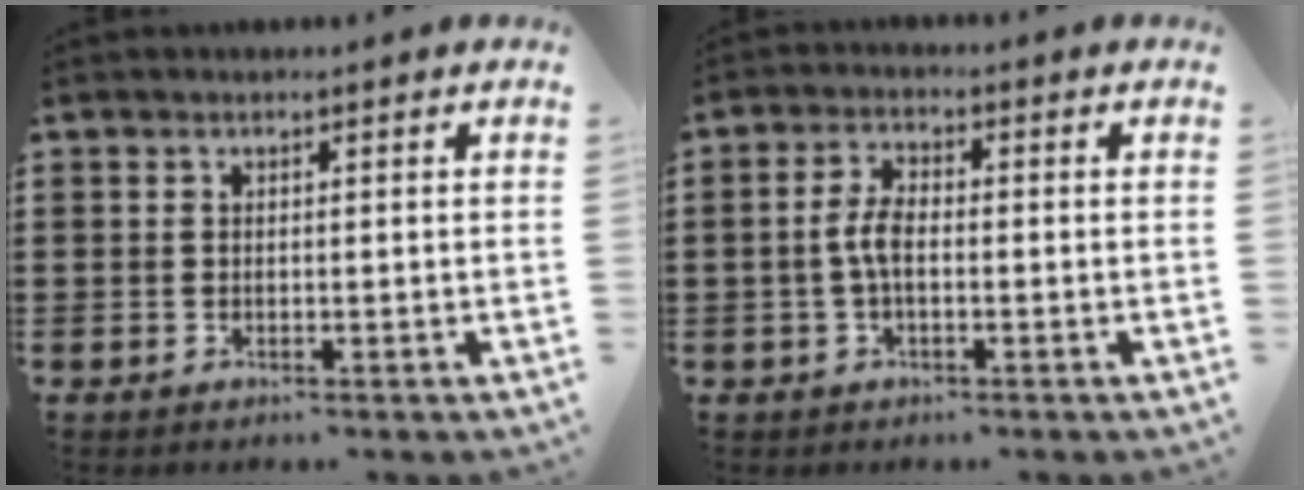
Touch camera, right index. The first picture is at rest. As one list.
[{"total": 4.0, "force": [-0.7, 1.7, 3.5], "torque": [-0.087, -0.002, -0.019]}]